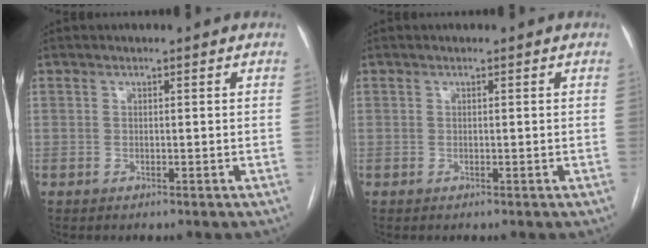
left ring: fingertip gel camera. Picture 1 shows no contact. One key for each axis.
{"total": 0.0}